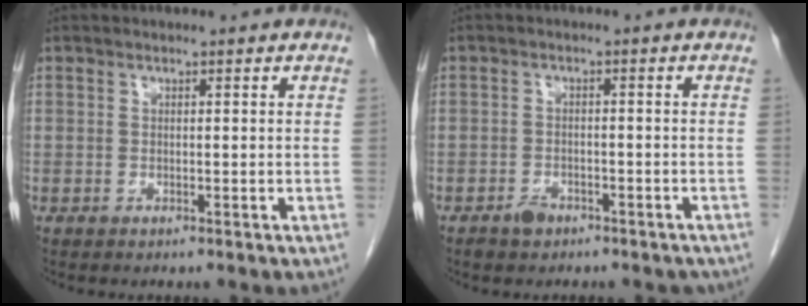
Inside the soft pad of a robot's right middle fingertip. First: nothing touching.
{"total": 3.3, "force": [-2.5, 2.0, 1.0], "torque": [-0.015, 0.007, -0.031]}